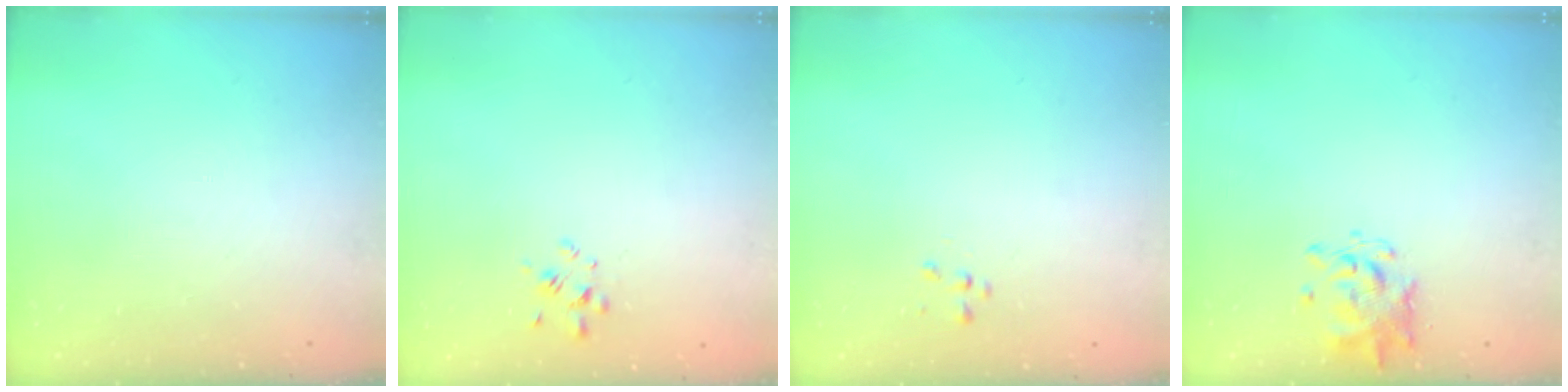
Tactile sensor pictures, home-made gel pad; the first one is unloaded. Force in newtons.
{"total": 2.1, "press": 2.0, "slide": 0.9}
{"total": 0.6, "press": 0.6, "slide": 0.2}
{"total": 1.3, "press": 1.2, "slide": 0.4}